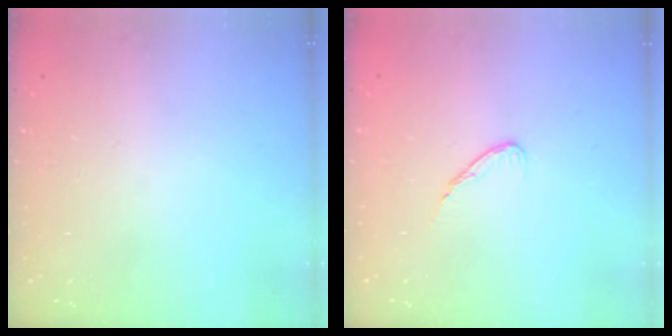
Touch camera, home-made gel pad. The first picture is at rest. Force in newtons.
{"total": 4.6, "press": 4.6, "slide": 0.5}